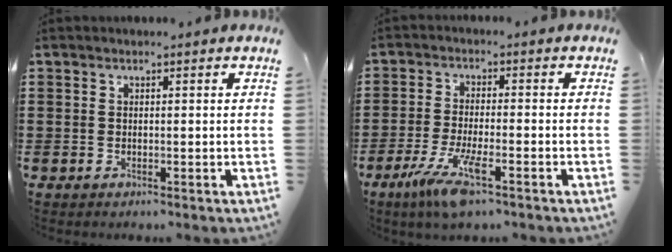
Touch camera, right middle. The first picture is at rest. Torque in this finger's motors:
{"motor_torque": [1.59, -0.55, 0.45, 0.15]}